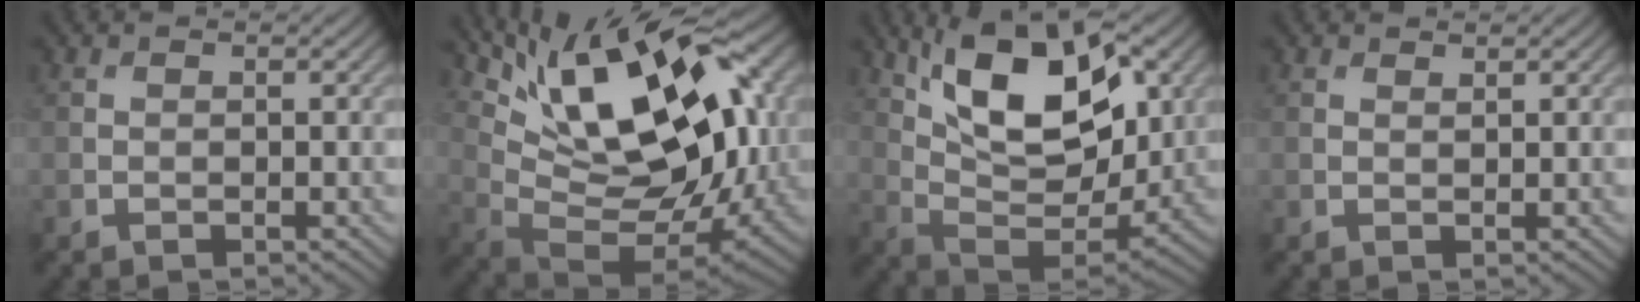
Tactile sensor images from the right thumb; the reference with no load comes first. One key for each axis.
{"total": 18.0, "fx": 6.5, "fy": 8.6, "fz": 14.5, "tx": -0.254, "ty": 0.015, "tz": 0.118}
{"total": 15.4, "fx": 7.3, "fy": 7.1, "fz": 11.5, "tx": -0.205, "ty": 0.007, "tz": 0.112}
{"total": 0.7, "fx": 0.7, "fy": 0.1, "fz": 0.2, "tx": -0.002, "ty": -0.002, "tz": 0.013}